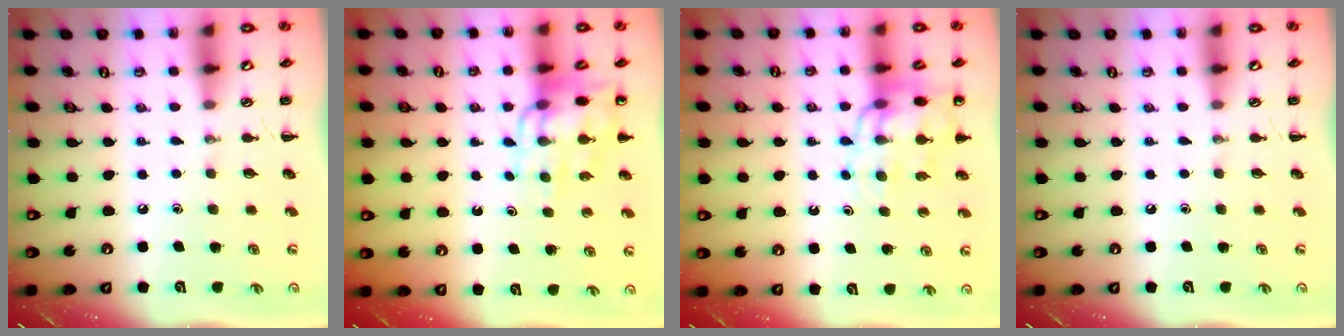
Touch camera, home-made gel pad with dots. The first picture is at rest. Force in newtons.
{"total": 11.2, "press": 10.9, "slide": 2.6}
{"total": 12.6, "press": 12.1, "slide": 3.4}
{"total": 0.0}